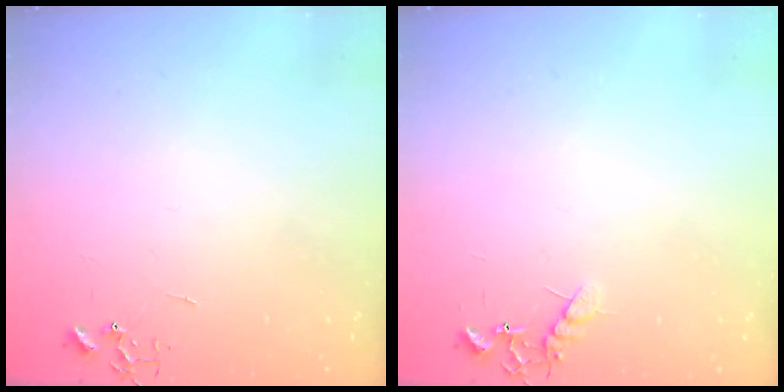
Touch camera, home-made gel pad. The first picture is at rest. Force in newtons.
{"total": 6.8, "press": 6.8, "slide": 0.3}